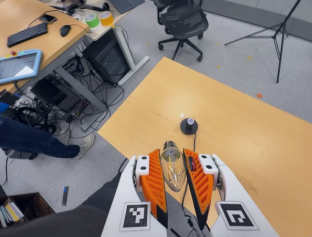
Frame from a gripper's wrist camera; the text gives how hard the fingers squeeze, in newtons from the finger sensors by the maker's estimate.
{"total": 13.0, "left": 13.3, "right": 12.7}